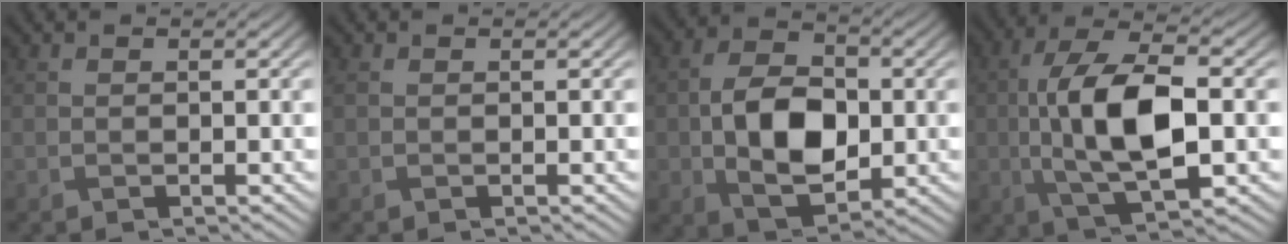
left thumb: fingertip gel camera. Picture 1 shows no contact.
{"total": 1.0, "force": [0.3, 0.6, 0.7], "torque": [-0.020, 0.004, 0.007]}
{"total": 10.0, "force": [-0.9, 6.4, 7.6], "torque": [-0.159, -0.004, -0.019]}
{"total": 13.2, "force": [-0.8, 5.8, 11.8], "torque": [-0.237, 0.005, -0.014]}